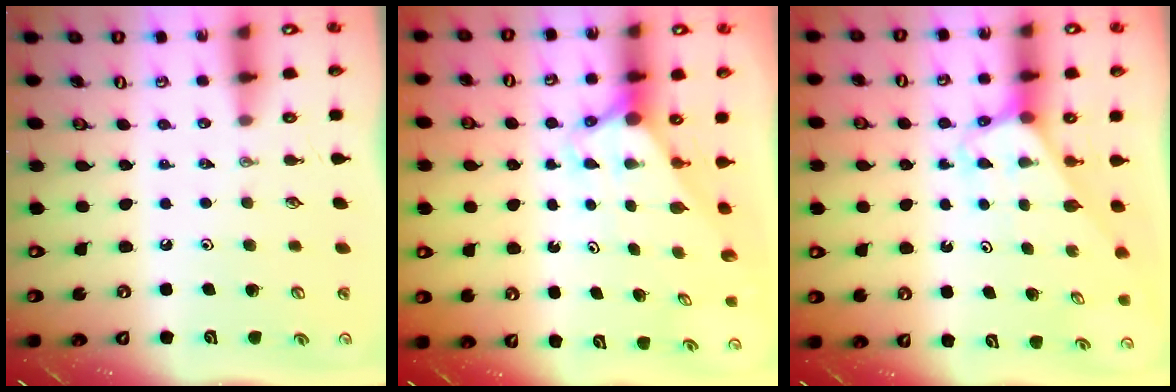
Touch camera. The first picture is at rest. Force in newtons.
{"total": 2.7, "press": 2.7, "slide": 0.0}
{"total": 3.1, "press": 3.1, "slide": 0.2}